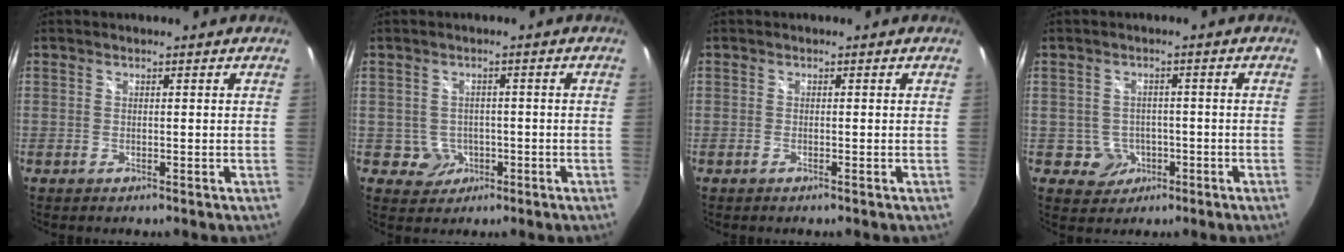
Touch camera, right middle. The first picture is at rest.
{"total": 3.5, "force": [-1.1, 3.3, 0.6], "torque": [-0.019, 0.007, -0.009]}
{"total": 0.7, "force": [-0.5, -0.2, 0.4], "torque": [-0.006, -0.001, -0.011]}
{"total": 4.1, "force": [-1.4, 3.8, 0.7], "torque": [-0.024, 0.009, -0.014]}